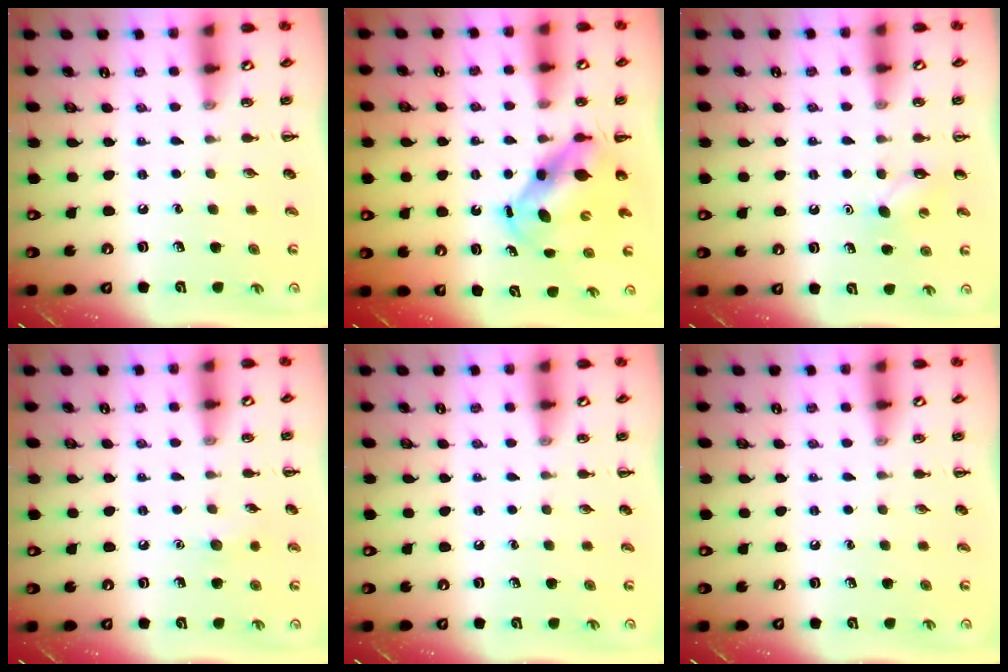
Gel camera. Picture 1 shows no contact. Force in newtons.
{"total": 6.6, "press": 6.5, "slide": 1.3}
{"total": 5.4, "press": 5.1, "slide": 1.5}
{"total": 4.8, "press": 4.6, "slide": 1.2}
{"total": 0.0}
{"total": 0.0}